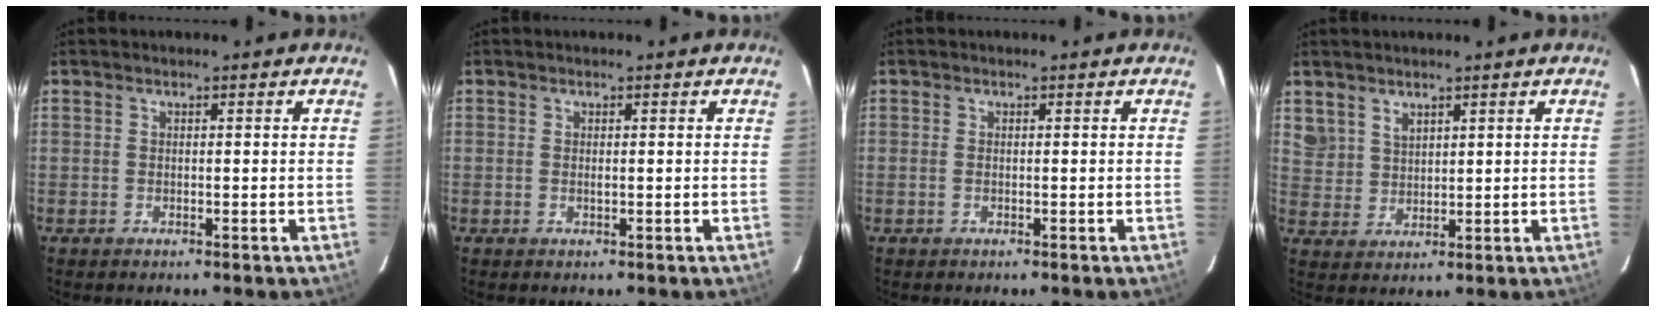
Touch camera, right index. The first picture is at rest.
{"total": 0.7, "force": [-0.1, 0.4, 0.6], "torque": [-0.013, -0.001, -0.002]}
{"total": 0.9, "force": [-0.4, 0.5, 0.6], "torque": [-0.015, 0.000, -0.008]}
{"total": 4.8, "force": [3.2, 3.4, 0.9], "torque": [-0.006, 0.011, 0.072]}